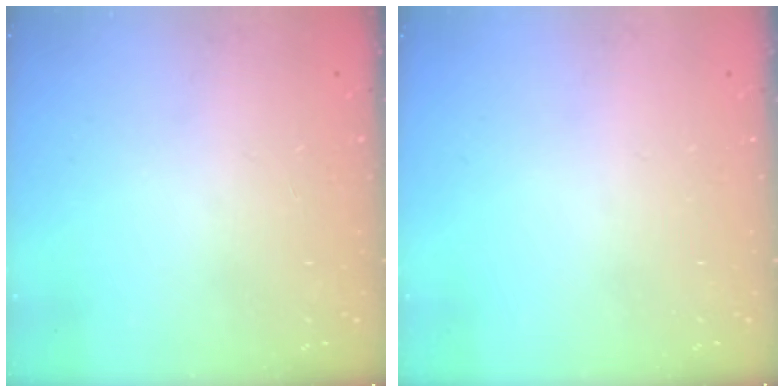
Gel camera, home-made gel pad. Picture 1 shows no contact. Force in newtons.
{"total": 0.0}